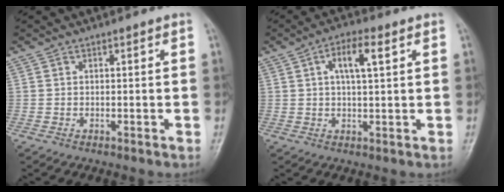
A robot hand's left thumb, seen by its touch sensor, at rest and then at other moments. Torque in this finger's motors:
{"motor_torque": [0.11, 0.20, 0.45, 0.29, 0.20]}